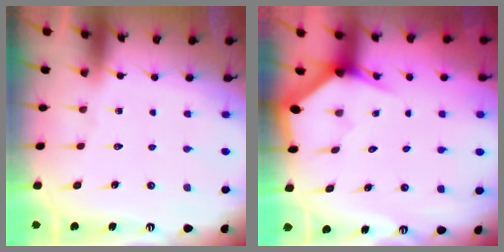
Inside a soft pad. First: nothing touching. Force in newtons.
{"total": 3.0, "press": 3.0, "slide": 0.0}